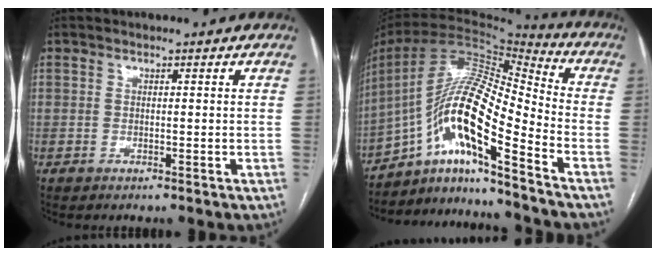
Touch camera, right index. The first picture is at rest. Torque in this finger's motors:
{"motor_torque": [0.49, -0.57, 0.83, 0.21]}